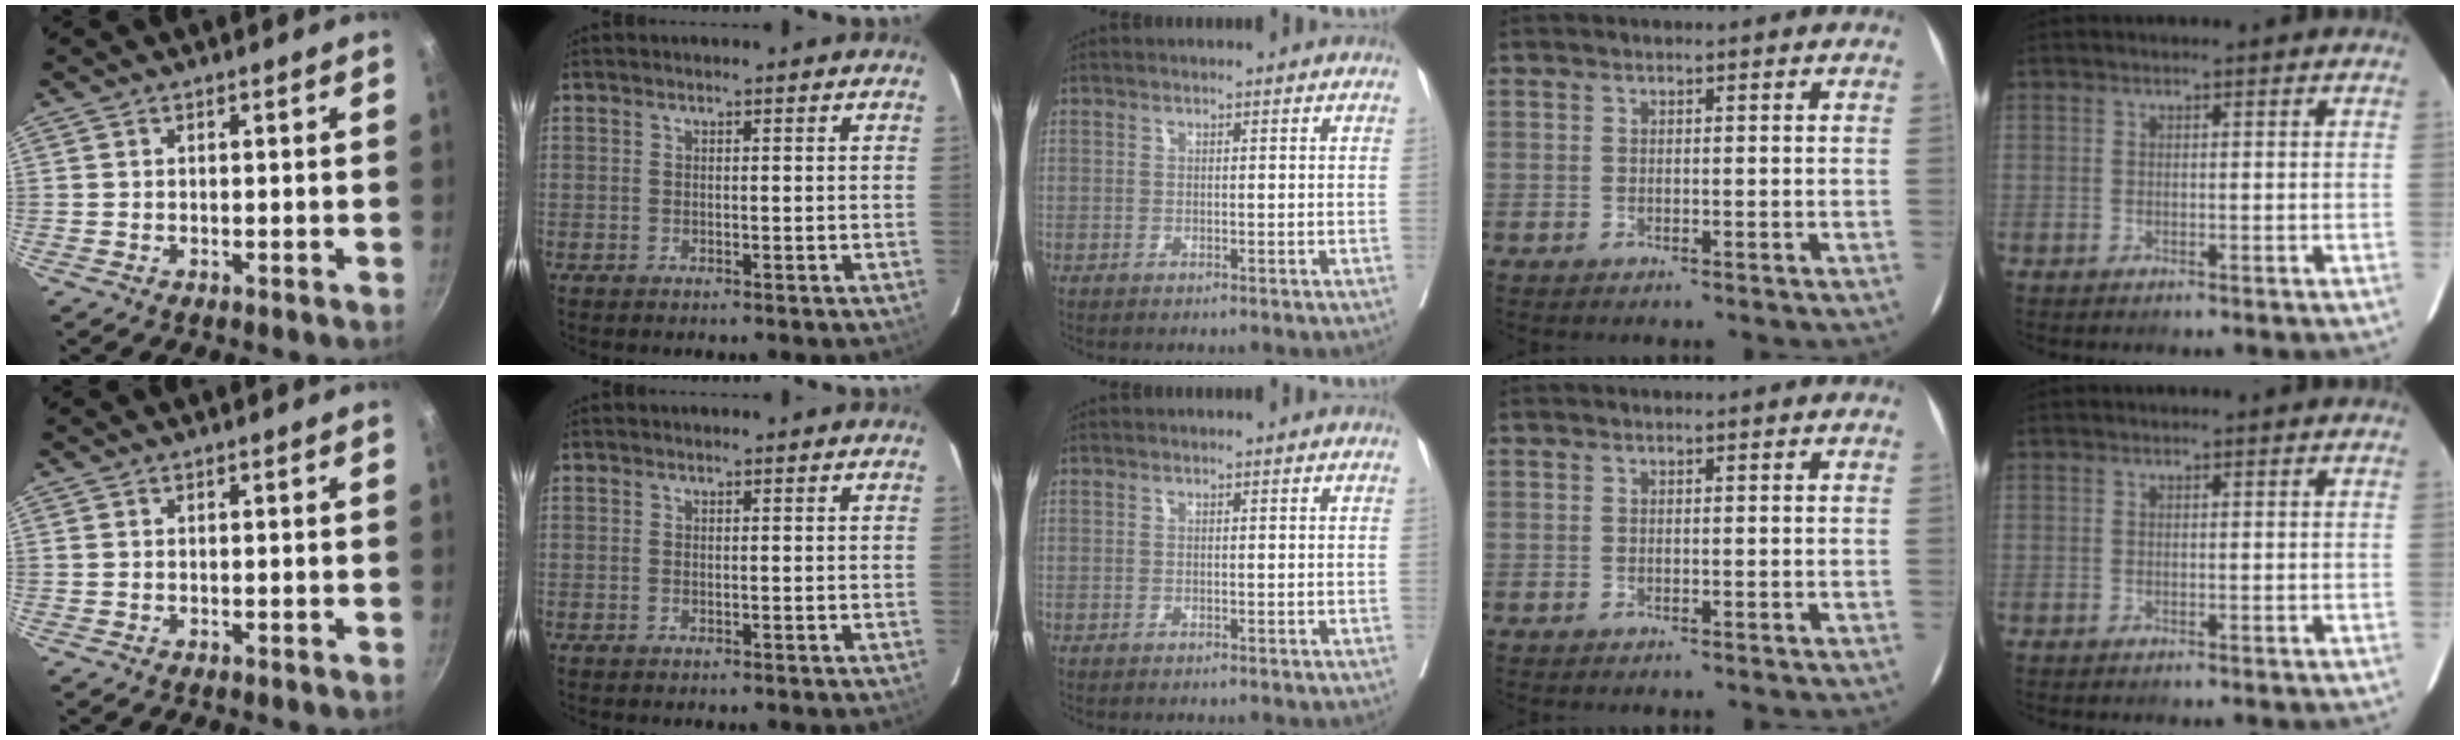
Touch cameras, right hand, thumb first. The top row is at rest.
{}